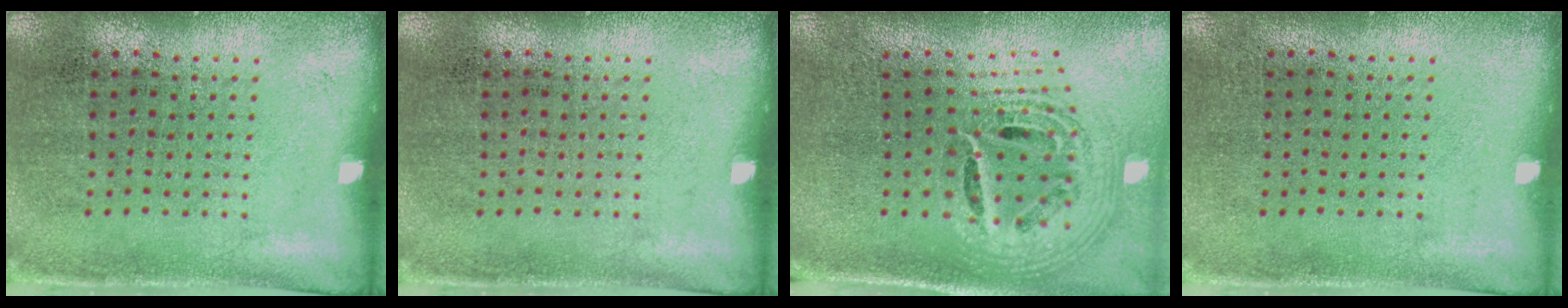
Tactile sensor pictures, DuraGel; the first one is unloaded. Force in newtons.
{"total": 0.0}
{"total": 2.2, "press": 1.6, "slide": 1.6}
{"total": 0.0}